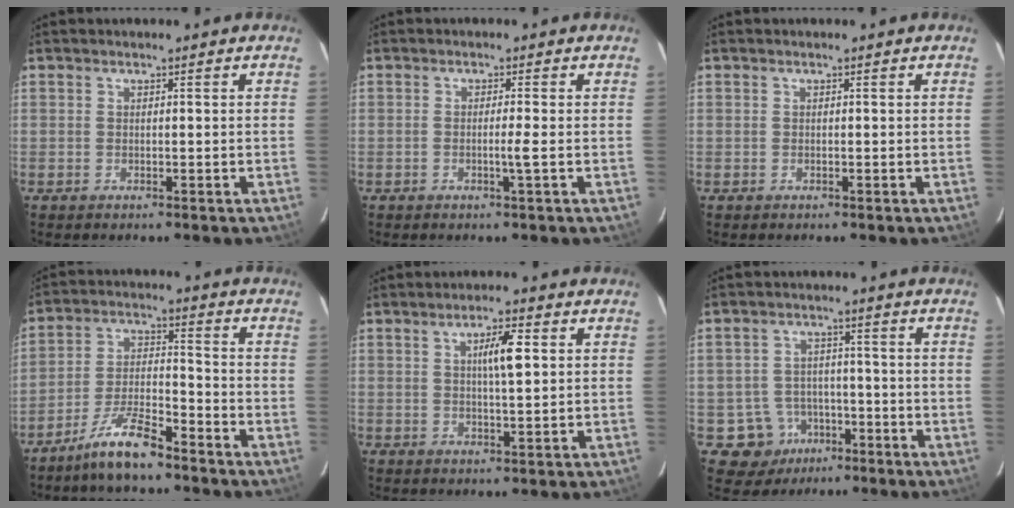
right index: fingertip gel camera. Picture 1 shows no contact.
{"total": 1.9, "force": [-0.6, -0.4, 1.8], "torque": [-0.034, -0.002, -0.011]}
{"total": 0.0}
{"total": 9.3, "force": [-7.2, 1.7, 5.7], "torque": [-0.117, -0.006, -0.137]}
{"total": 5.3, "force": [1.3, 0.8, 5.1], "torque": [-0.091, 0.008, 0.023]}
{"total": 7.3, "force": [-3.1, 6.6, 0.9], "torque": [-0.015, 0.010, -0.038]}